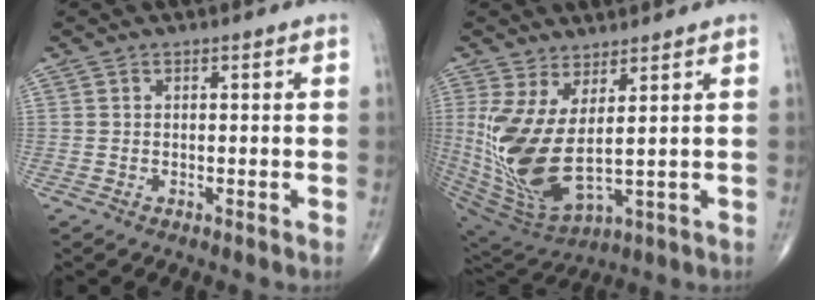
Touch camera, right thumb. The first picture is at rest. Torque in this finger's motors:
{"motor_torque": [1.52, 2.01, 0.75, -0.54, 0.62]}